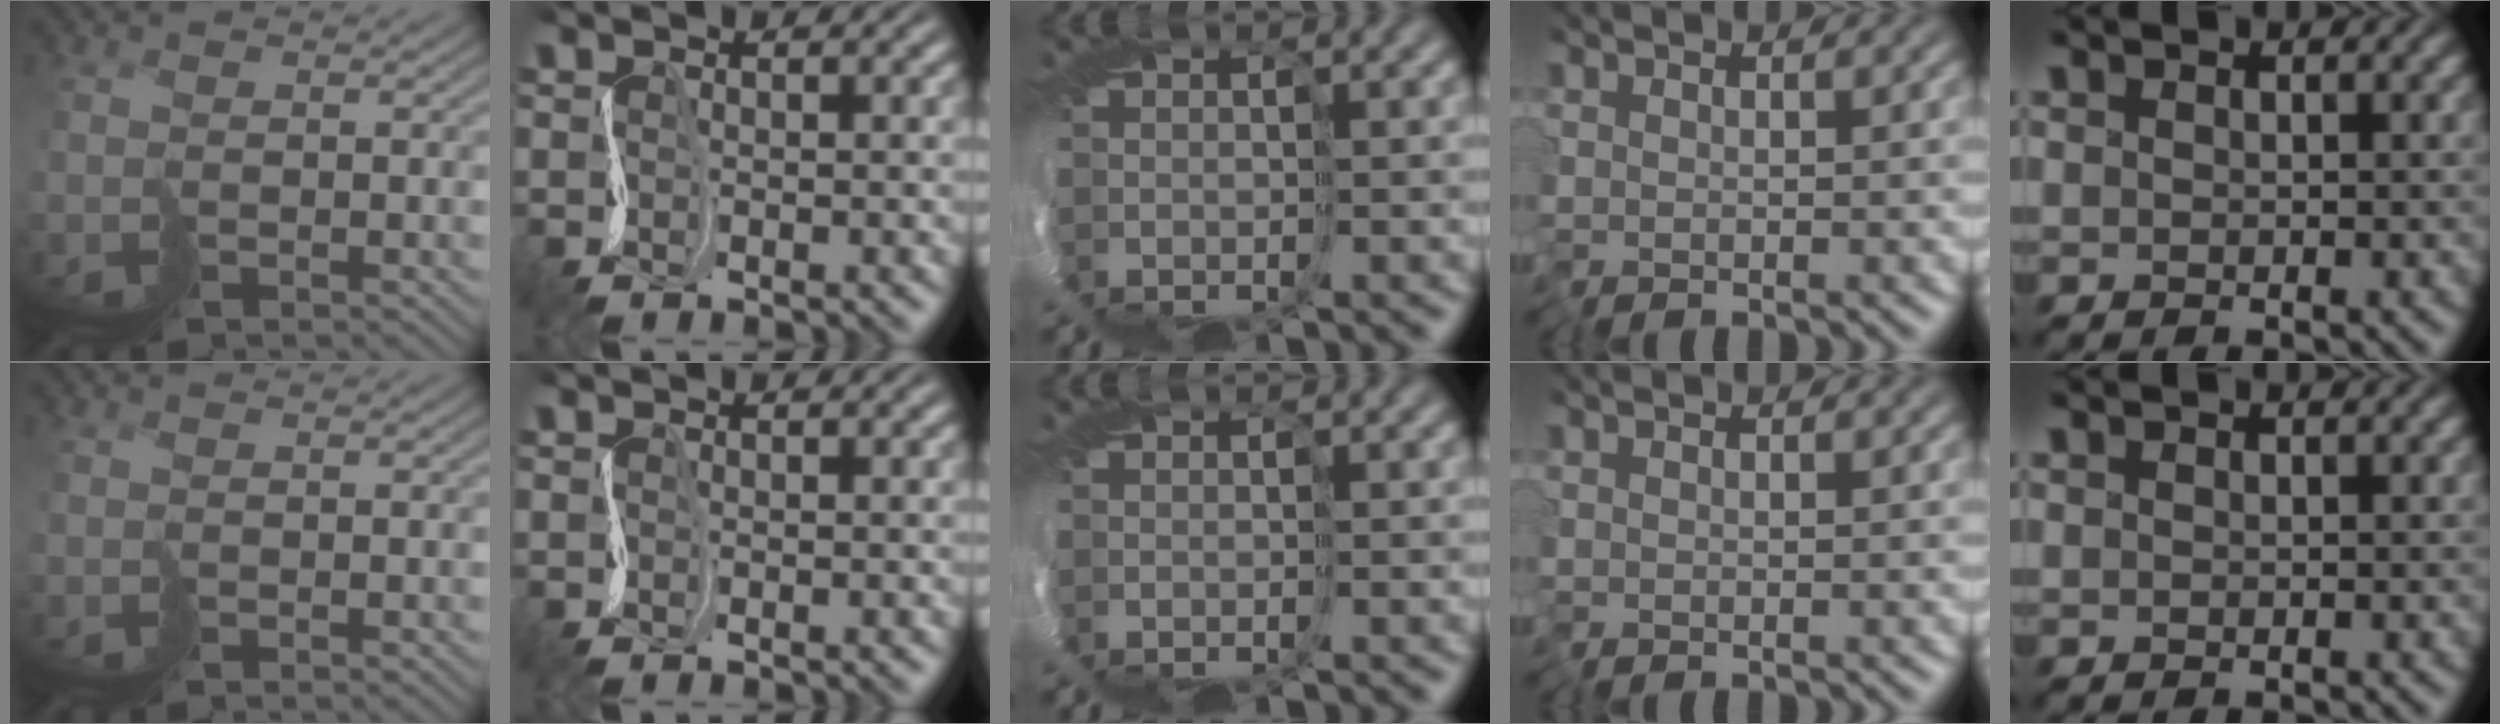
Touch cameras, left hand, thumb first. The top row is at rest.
{}